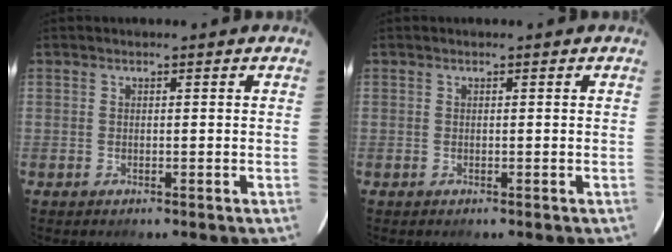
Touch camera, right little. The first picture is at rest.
{"total": 0.0}